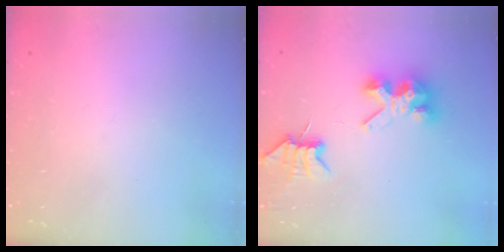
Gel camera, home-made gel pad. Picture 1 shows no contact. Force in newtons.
{"total": 6.7, "press": 6.7, "slide": 0.6}